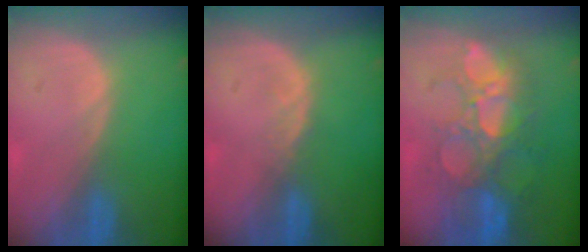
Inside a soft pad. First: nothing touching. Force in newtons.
{"total": 1.1, "press": 1.1, "slide": 0.2}
{"total": 10.7, "press": 9.4, "slide": 5.1}